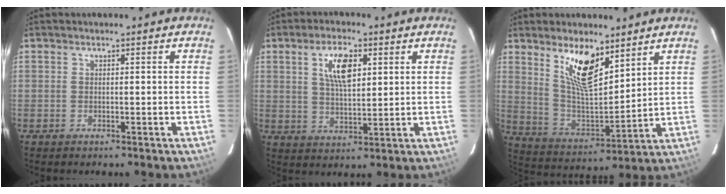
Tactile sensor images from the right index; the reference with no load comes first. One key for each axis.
{"total": 7.9, "fx": 3.1, "fy": 3.3, "fz": 6.5, "tx": -0.118, "ty": 0.008, "tz": 0.058}
{"total": 12.4, "fx": 7.8, "fy": 4.2, "fz": 8.7, "tx": -0.163, "ty": -0.005, "tz": 0.158}